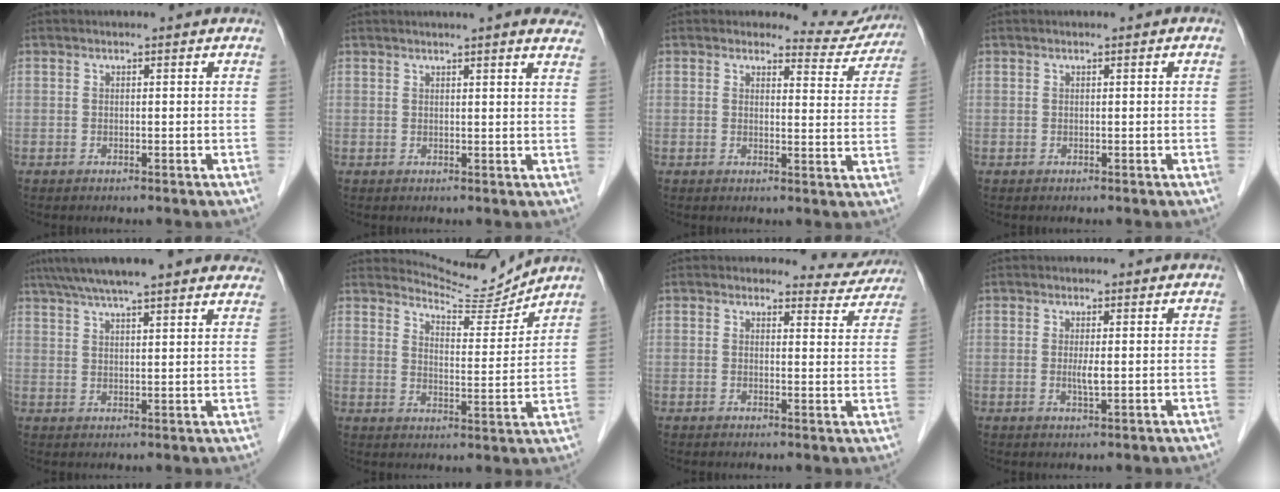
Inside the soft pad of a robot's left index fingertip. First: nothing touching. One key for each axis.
{"total": 9.0, "fx": 7.7, "fy": 0.7, "fz": 4.7, "tx": -0.052, "ty": 0.011, "tz": 0.073}
{"total": 6.4, "fx": 6.1, "fy": 1.7, "fz": -0.7, "tx": 0.019, "ty": -0.027, "tz": 0.056}
{"total": 0.0}
{"total": 19.8, "fx": 16.7, "fy": 2.8, "fz": 10.3, "tx": -0.164, "ty": 0.053, "tz": 0.223}
{"total": 7.9, "fx": 7.9, "fy": -0.2, "fz": -0.7, "tx": -0.005, "ty": -0.020, "tz": 0.122}
{"total": 4.9, "fx": 4.6, "fy": 1.6, "fz": -0.7, "tx": 0.016, "ty": -0.019, "tz": 0.034}
{"total": 1.8, "fx": 0.0, "fy": 0.1, "fz": 1.8, "tx": -0.038, "ty": -0.003, "tz": 0.003}